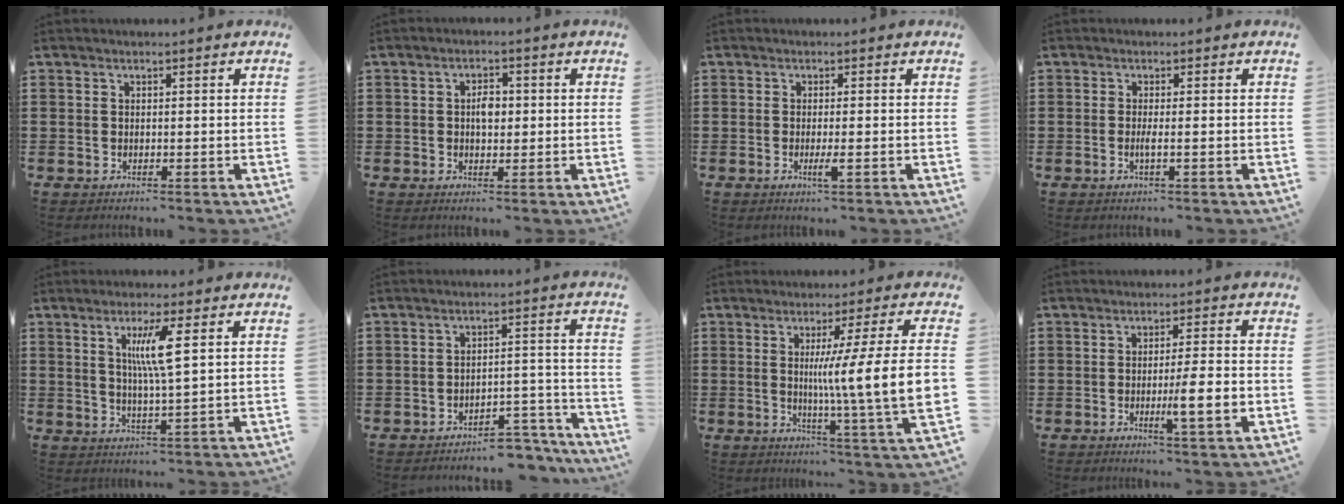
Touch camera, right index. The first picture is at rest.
{"total": 2.8, "force": [0.1, 1.5, 2.3], "torque": [-0.038, 0.003, -0.001]}
{"total": 2.3, "force": [-0.8, 0.1, 2.1], "torque": [-0.044, -0.007, -0.017]}
{"total": 1.8, "force": [-0.5, -0.1, 1.7], "torque": [-0.039, -0.007, -0.012]}
{"total": 6.1, "force": [1.9, 0.1, 5.8], "torque": [-0.118, -0.003, 0.027]}
{"total": 4.2, "force": [-3.9, 0.6, 1.2], "torque": [-0.022, 0.006, -0.080]}
{"total": 11.3, "force": [0.5, -0.8, 11.3], "torque": [-0.198, -0.013, 0.001]}
{"total": 6.7, "force": [-1.6, 0.5, 6.5], "torque": [-0.097, -0.011, -0.029]}